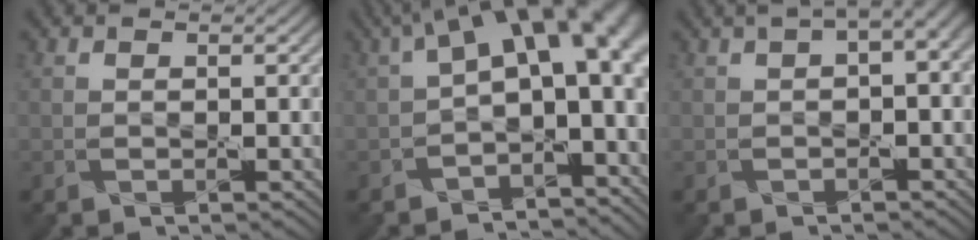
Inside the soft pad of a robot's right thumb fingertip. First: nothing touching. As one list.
[{"total": 15.1, "force": [1.7, 8.0, 12.7], "torque": [-0.182, -0.009, 0.050]}, {"total": 4.2, "force": [1.1, 1.3, 3.8], "torque": [-0.052, 0.008, 0.017]}]